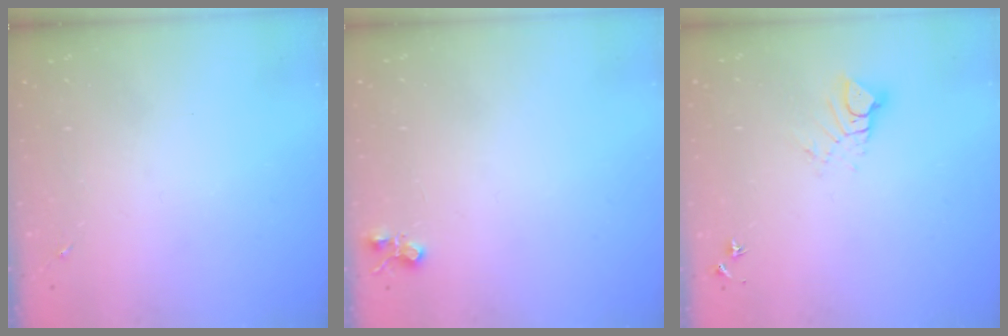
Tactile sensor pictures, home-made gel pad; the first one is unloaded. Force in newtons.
{"total": 4.8, "press": 4.8, "slide": 0.7}
{"total": 6.6, "press": 6.6, "slide": 0.4}